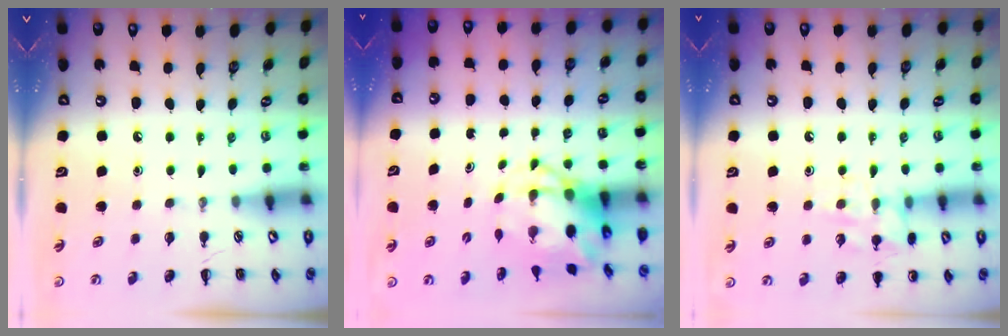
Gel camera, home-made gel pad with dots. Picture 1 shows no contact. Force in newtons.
{"total": 4.7, "press": 4.5, "slide": 1.4}
{"total": 10.9, "press": 10.8, "slide": 1.2}